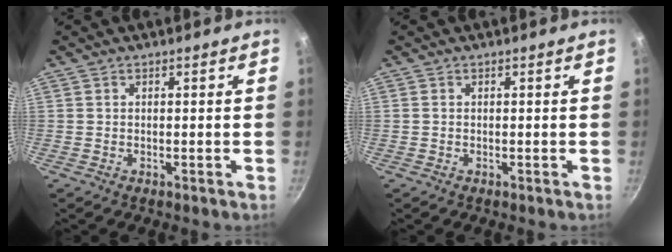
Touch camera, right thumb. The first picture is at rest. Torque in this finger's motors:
{"motor_torque": [0.52, 0.35, -0.31, -0.08, 0.04]}